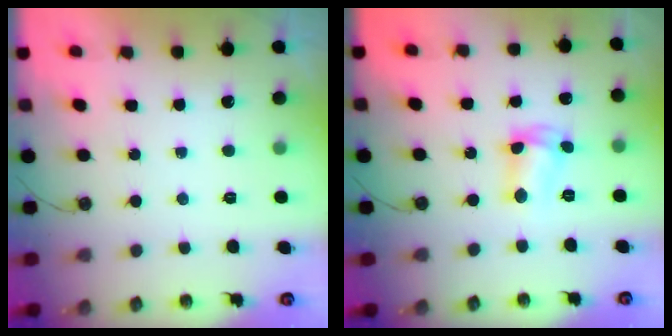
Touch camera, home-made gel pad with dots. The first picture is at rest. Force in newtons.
{"total": 4.6, "press": 4.6, "slide": 0.3}